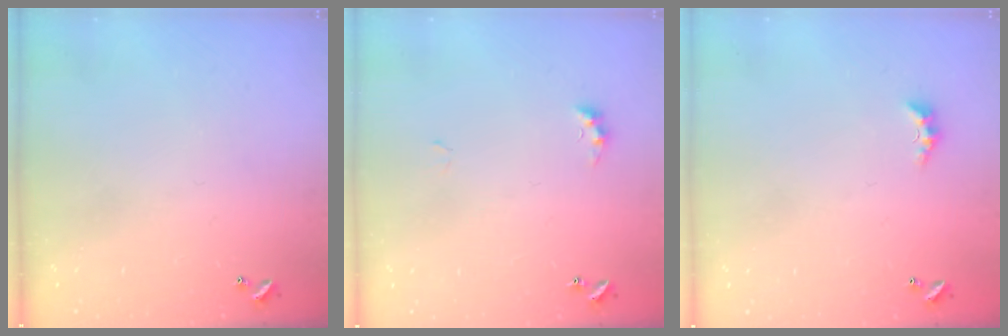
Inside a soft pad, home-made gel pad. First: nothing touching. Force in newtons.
{"total": 3.9, "press": 3.9, "slide": 0.7}
{"total": 1.5, "press": 1.4, "slide": 0.5}